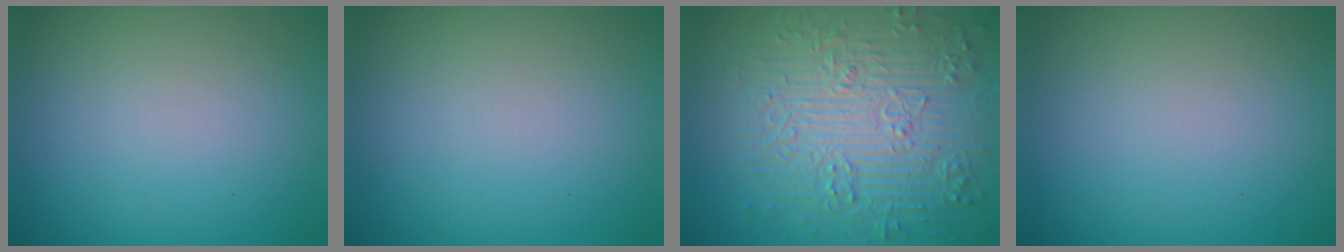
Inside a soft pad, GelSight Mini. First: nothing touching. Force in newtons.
{"total": 0.0}
{"total": 9.2, "press": 6.8, "slide": 6.2}
{"total": 0.0}